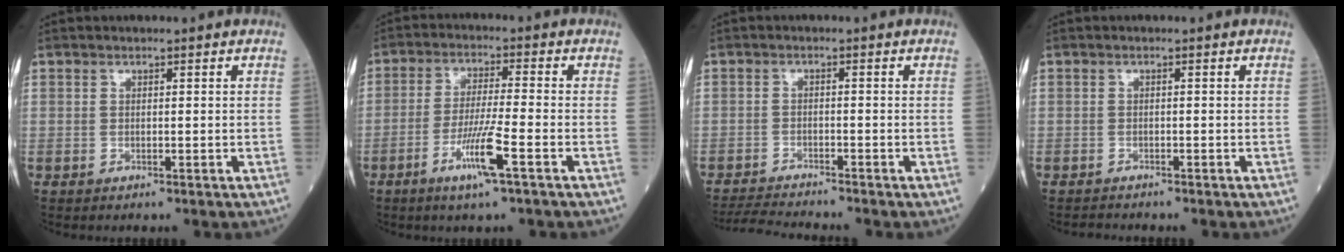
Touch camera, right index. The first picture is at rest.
{"total": 7.6, "force": [-3.6, -0.4, 6.7], "torque": [-0.131, -0.011, -0.069]}
{"total": 4.4, "force": [-4.3, -0.9, 0.4], "torque": [-0.011, -0.020, -0.078]}
{"total": 1.1, "force": [-1.1, 0.0, -0.2], "torque": [-0.005, -0.008, -0.016]}